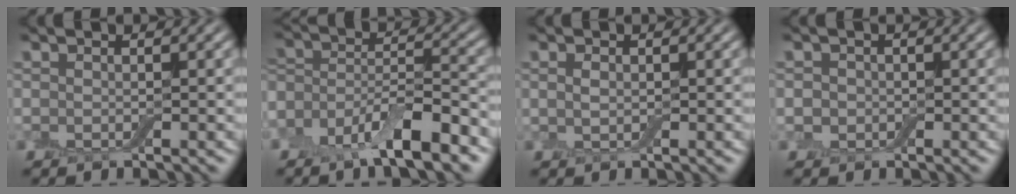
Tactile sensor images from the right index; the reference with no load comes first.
{"total": 7.8, "force": [-5.1, 2.6, 5.3], "torque": [-0.087, 0.001, -0.098]}
{"total": 0.9, "force": [0.2, 0.6, 0.6], "torque": [-0.015, 0.001, 0.005]}
{"total": 1.5, "force": [0.0, 1.4, 0.5], "torque": [0.000, -0.001, -0.010]}